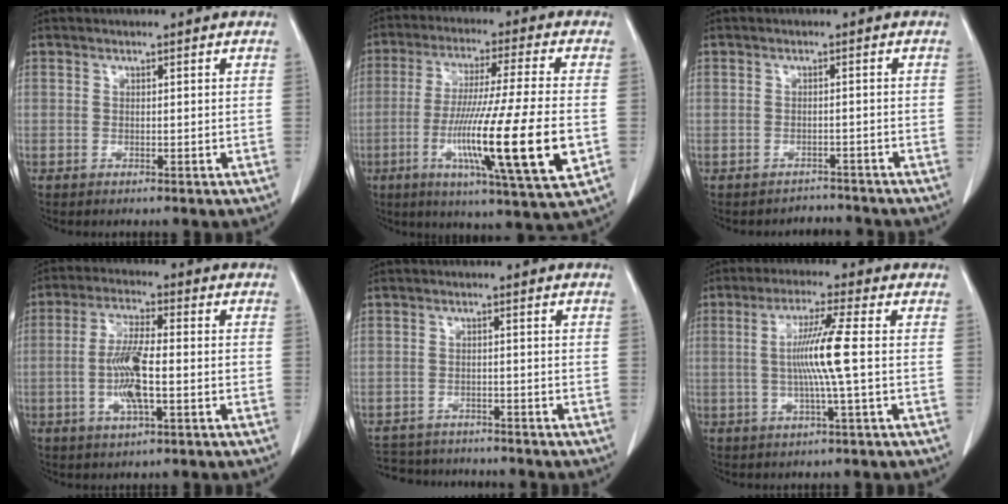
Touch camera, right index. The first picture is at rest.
{"total": 18.4, "force": [-4.5, -0.3, 17.8], "torque": [-0.308, -0.031, -0.079]}
{"total": 2.5, "force": [-2.2, 0.8, -0.9], "torque": [0.011, 0.005, -0.029]}
{"total": 8.1, "force": [-1.7, 1.6, 7.8], "torque": [-0.156, -0.001, -0.034]}
{"total": 8.5, "force": [-7.9, 2.6, 1.6], "torque": [-0.023, 0.007, -0.109]}
{"total": 7.6, "force": [-0.1, -1.3, 7.5], "torque": [-0.145, 0.001, -0.002]}